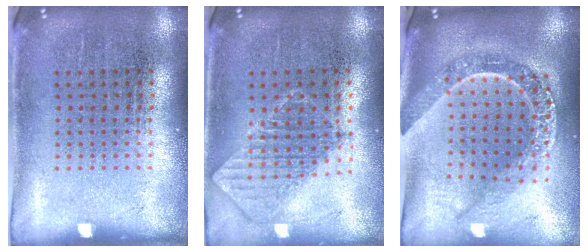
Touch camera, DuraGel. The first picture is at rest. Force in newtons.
{"total": 0.9, "press": 0.9, "slide": 0.1}
{"total": 2.5, "press": 2.0, "slide": 1.5}